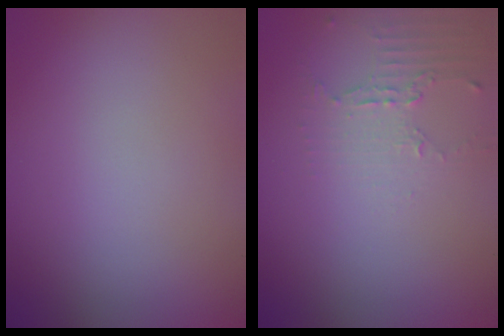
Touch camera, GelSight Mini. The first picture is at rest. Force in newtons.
{"total": 2.0, "press": 1.5, "slide": 1.4}